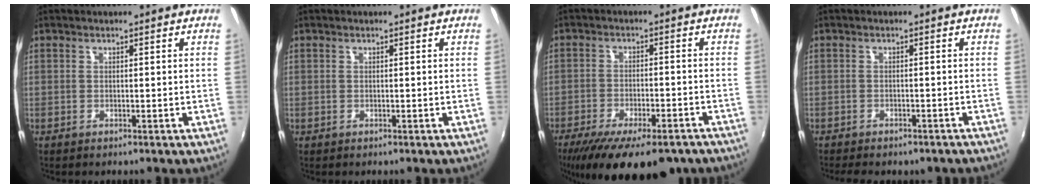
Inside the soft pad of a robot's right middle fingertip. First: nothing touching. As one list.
[{"total": 0.0}, {"total": 19.4, "force": [-14.2, 6.9, 11.3], "torque": [-0.217, -0.047, -0.203]}, {"total": 6.2, "force": [-5.2, 2.3, 2.6], "torque": [-0.061, -0.017, -0.066]}]